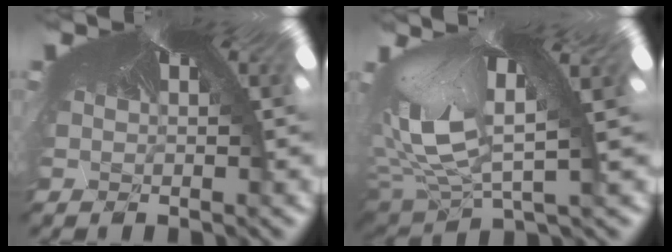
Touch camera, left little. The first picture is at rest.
{"total": 4.0, "force": [-3.7, 1.5, 0.1], "torque": [-0.066, -0.076, -0.021]}